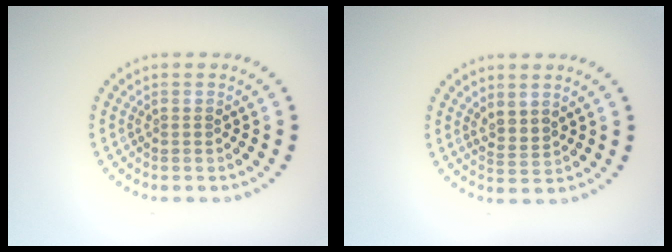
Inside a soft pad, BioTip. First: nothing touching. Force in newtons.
{"total": 1.8, "press": 1.3, "slide": 1.3}